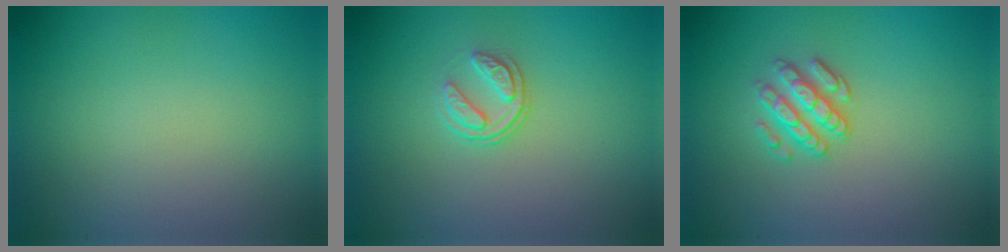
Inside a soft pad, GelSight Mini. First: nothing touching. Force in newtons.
{"total": 1.9, "press": 1.3, "slide": 1.4}
{"total": 2.7, "press": 2.4, "slide": 1.2}